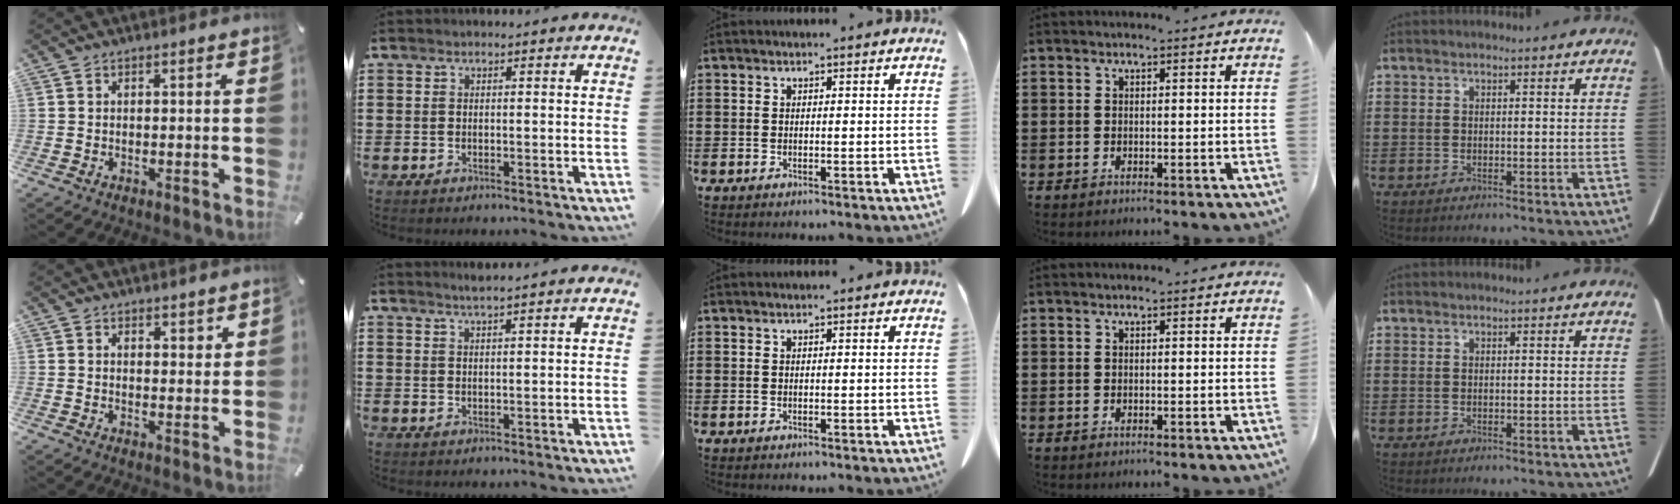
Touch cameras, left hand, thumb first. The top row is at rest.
{"thumb": {"total": 2.3, "force": [1.8, 1.4, 0.4], "torque": [0.007, -0.009, 0.030]}, "index": {"total": 1.7, "force": [1.5, -0.3, 0.7], "torque": [-0.015, 0.000, 0.029]}}